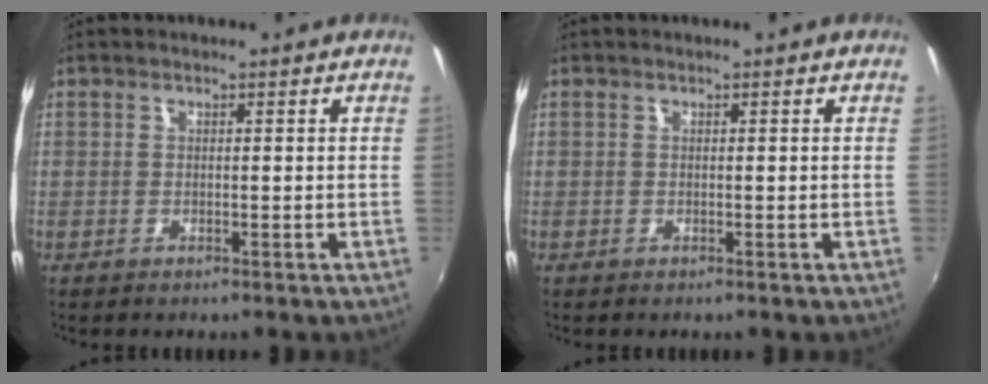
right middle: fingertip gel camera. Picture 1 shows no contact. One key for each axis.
{"total": 0.0}